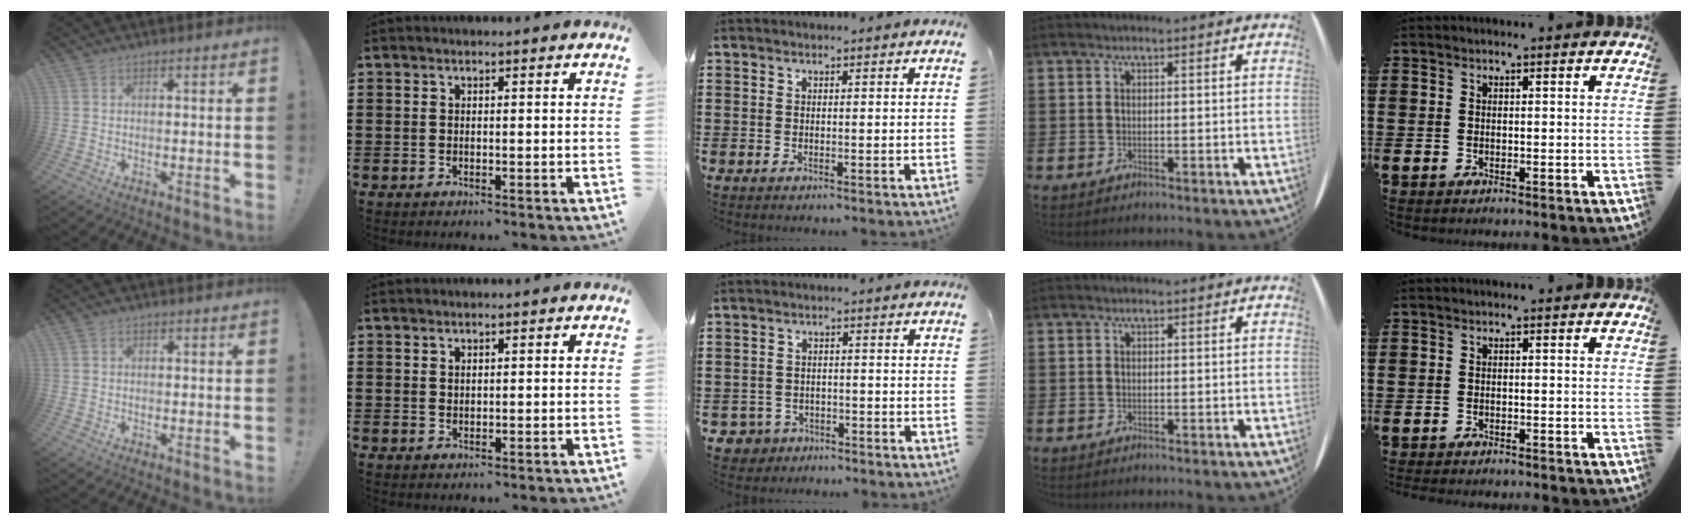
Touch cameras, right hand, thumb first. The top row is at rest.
{"thumb": {"total": 0.5, "force": [0.0, 0.4, 0.3], "torque": [-0.001, 0.001, -0.002]}, "index": {"total": 0.7, "force": [0.6, 0.3, 0.3], "torque": [-0.006, 0.002, 0.012]}, "middle": {"total": 2.4, "force": [-2.1, 1.2, 0.1], "torque": [-0.020, -0.003, -0.048]}, "little": {"total": 0.5, "force": [-0.5, 0.0, -0.1], "torque": [-0.001, -0.002, -0.010]}}